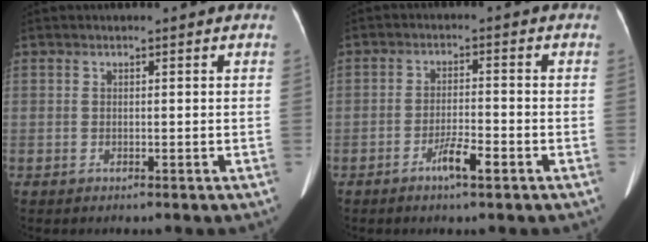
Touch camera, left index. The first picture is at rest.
{"total": 3.9, "force": [-2.4, 0.4, 3.1], "torque": [-0.059, -0.001, -0.043]}